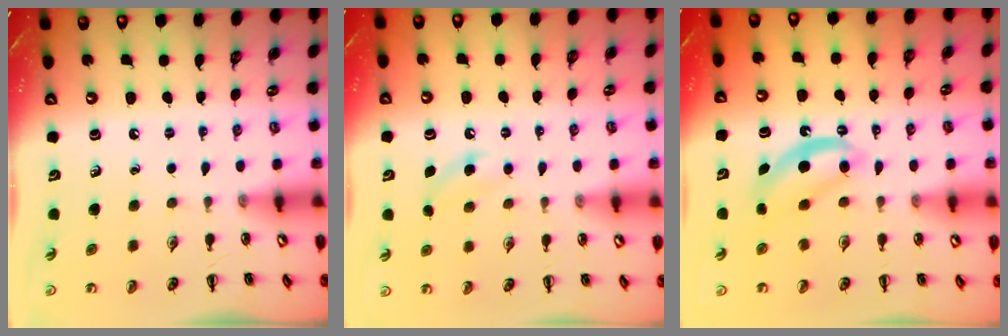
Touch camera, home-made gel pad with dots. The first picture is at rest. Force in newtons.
{"total": 6.2, "press": 6.0, "slide": 1.8}
{"total": 5.8, "press": 5.6, "slide": 1.3}